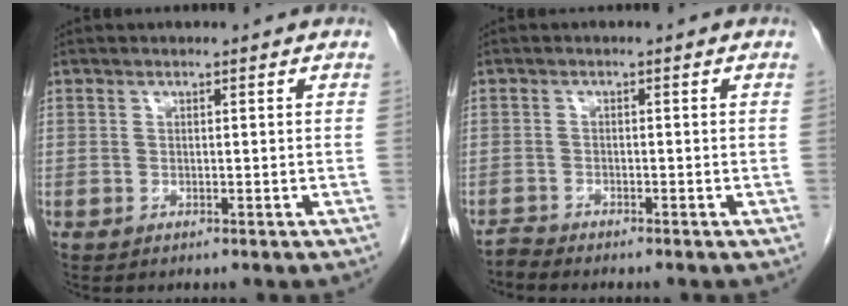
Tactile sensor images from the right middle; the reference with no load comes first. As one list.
[{"total": 1.5, "force": [-1.4, -0.3, -0.4], "torque": [0.009, -0.008, -0.029]}]